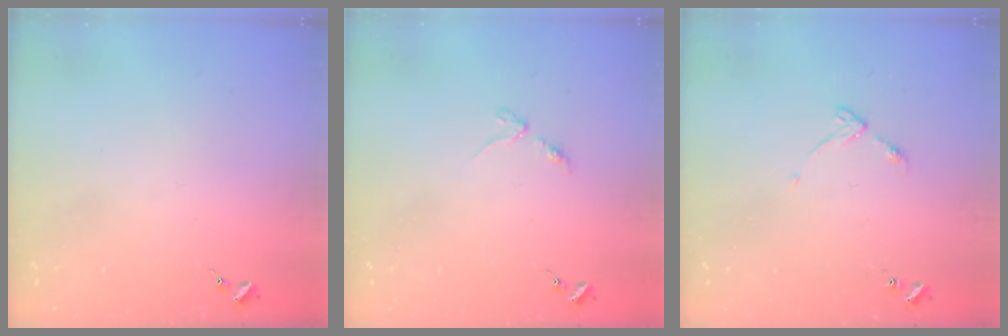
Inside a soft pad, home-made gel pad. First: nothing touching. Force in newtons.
{"total": 2.9, "press": 2.8, "slide": 0.4}
{"total": 4.9, "press": 4.9, "slide": 0.6}